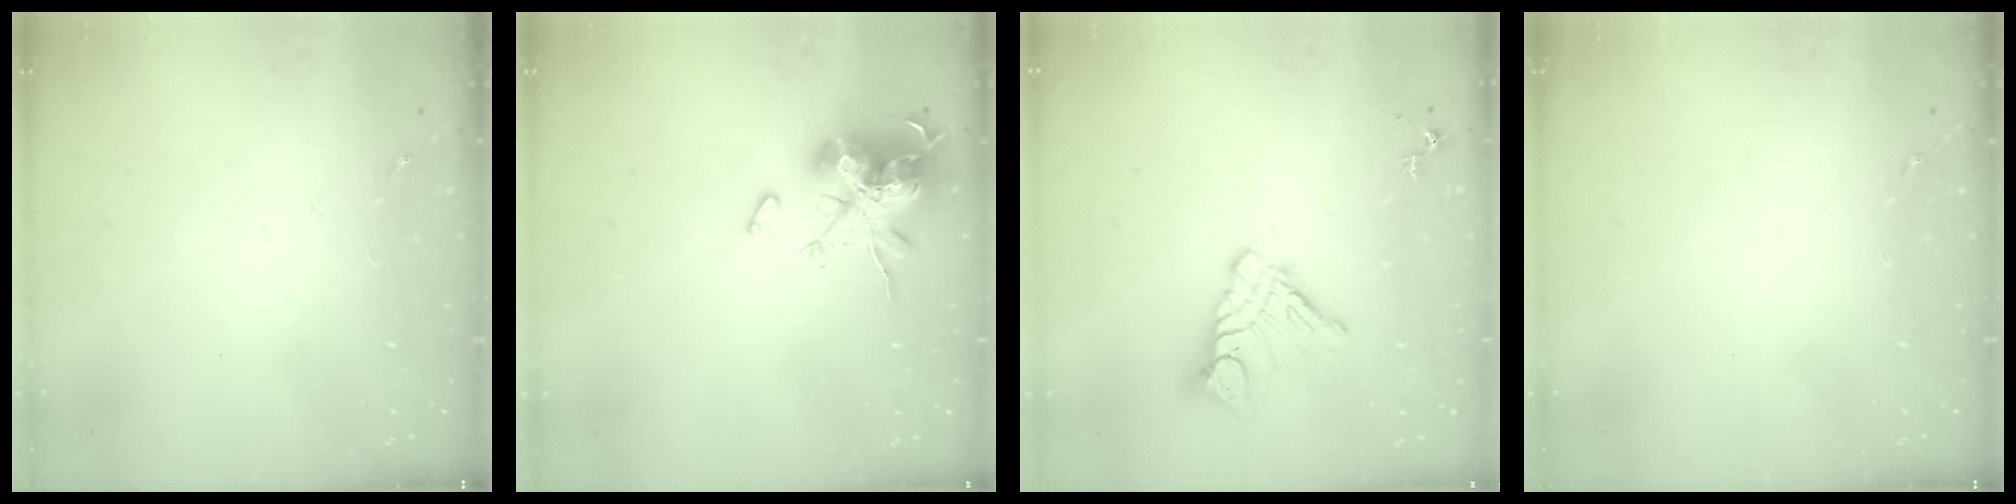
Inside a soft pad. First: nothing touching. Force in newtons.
{"total": 16.7, "press": 16.7, "slide": 0.1}
{"total": 11.5, "press": 11.4, "slide": 0.8}
{"total": 0.0}